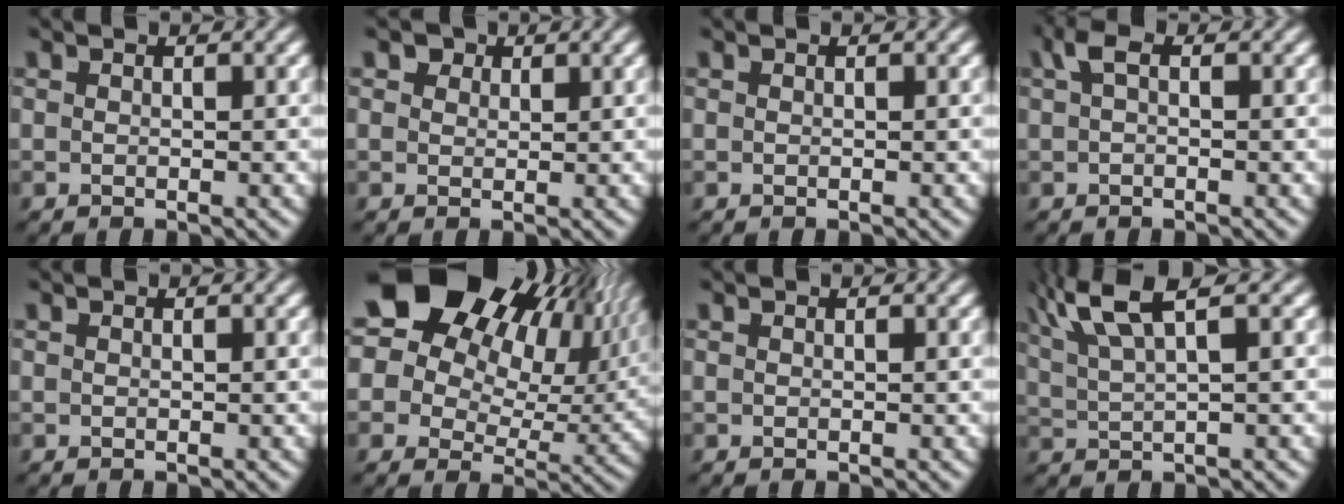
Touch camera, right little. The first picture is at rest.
{"total": 2.8, "force": [1.6, 2.0, 1.2], "torque": [-0.022, -0.006, 0.031]}
{"total": 0.0}
{"total": 1.4, "force": [0.5, -0.1, 1.3], "torque": [-0.025, 0.007, 0.014]}
{"total": 0.0}
{"total": 22.1, "force": [6.0, 16.1, 13.9], "torque": [-0.250, 0.024, 0.067]}
{"total": 0.0}
{"total": 5.1, "force": [3.1, 1.3, 3.8], "torque": [-0.073, 0.003, 0.060]}